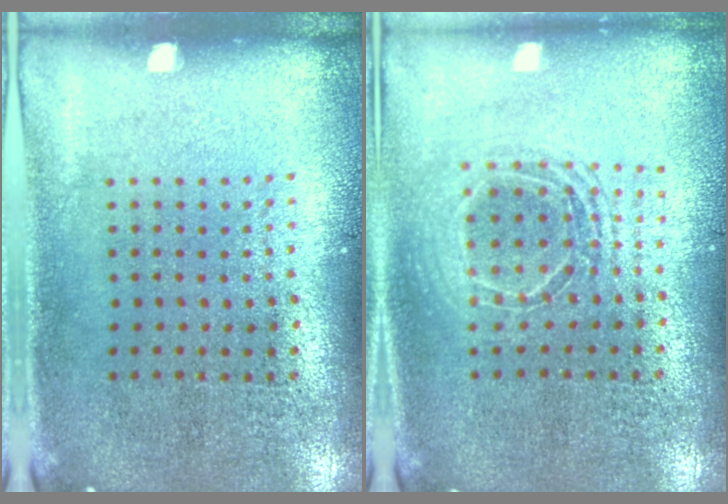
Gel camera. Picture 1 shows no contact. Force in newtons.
{"total": 1.7, "press": 1.5, "slide": 0.9}